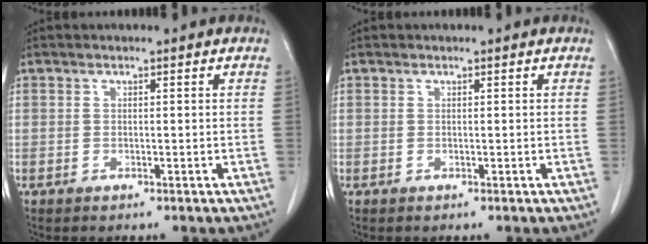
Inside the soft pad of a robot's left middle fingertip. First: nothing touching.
{"total": 0.0}